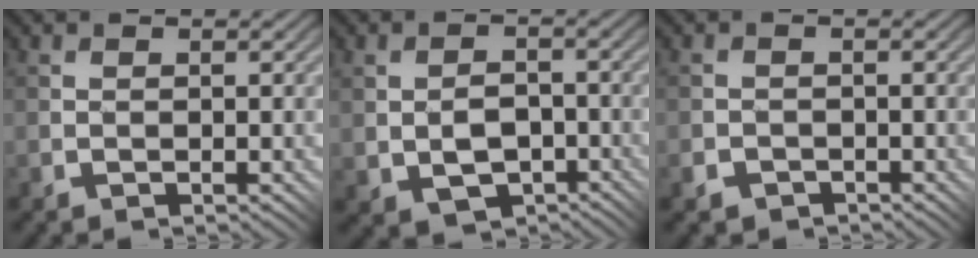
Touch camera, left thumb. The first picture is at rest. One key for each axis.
{"total": 5.3, "fx": -1.3, "fy": 3.6, "fz": 3.6, "tx": -0.081, "ty": -0.007, "tz": -0.023}
{"total": 1.9, "fx": -1.2, "fy": 1.4, "fz": 0.1, "tx": -0.001, "ty": 0.001, "tz": -0.024}